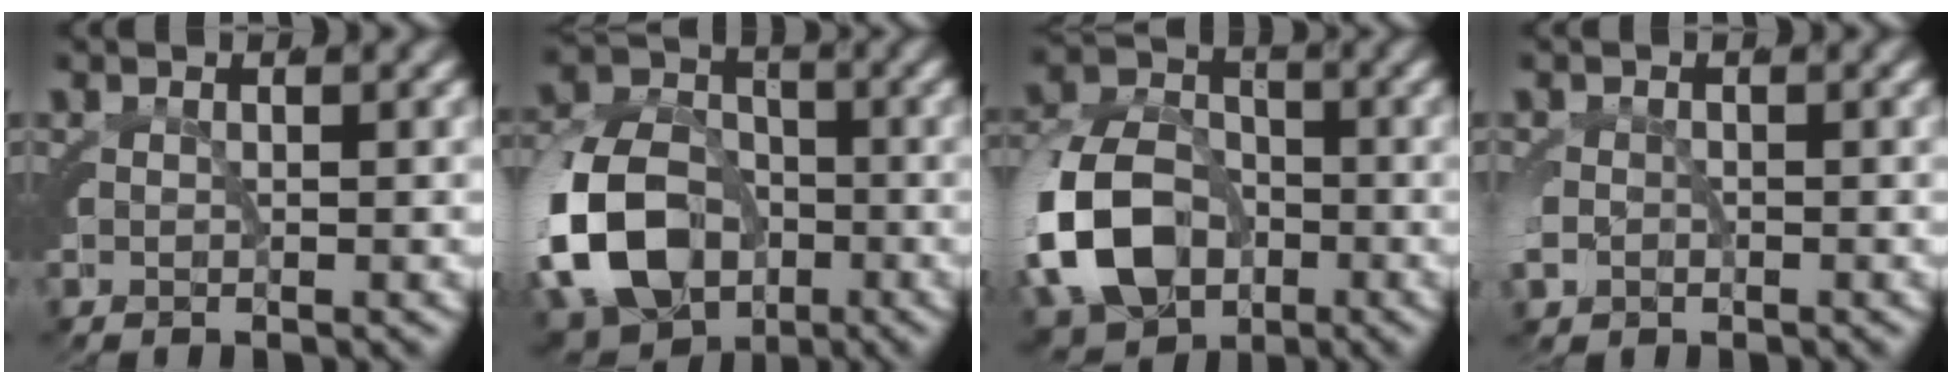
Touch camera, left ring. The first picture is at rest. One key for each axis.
{"total": 12.6, "fx": -3.9, "fy": 9.9, "fz": 6.8, "tx": -0.150, "ty": -0.053, "tz": -0.054}
{"total": 9.8, "fx": -2.7, "fy": 7.5, "fz": 5.8, "tx": -0.122, "ty": -0.034, "tz": -0.039}
{"total": 1.6, "fx": -0.7, "fy": 1.3, "fz": 0.5, "tx": -0.025, "ty": -0.006, "tz": -0.008}